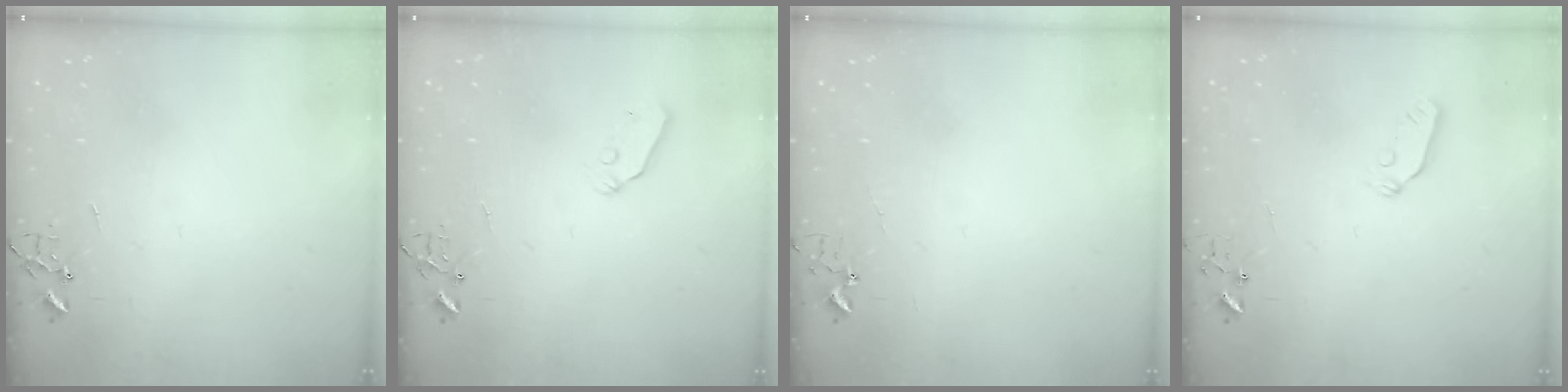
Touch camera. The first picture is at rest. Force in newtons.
{"total": 5.3, "press": 5.2, "slide": 0.6}
{"total": 3.4, "press": 3.4, "slide": 0.5}
{"total": 3.8, "press": 3.8, "slide": 0.6}